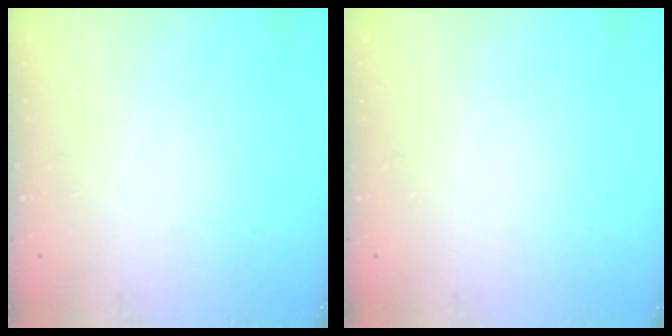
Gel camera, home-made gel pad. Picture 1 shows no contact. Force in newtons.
{"total": 0.0}